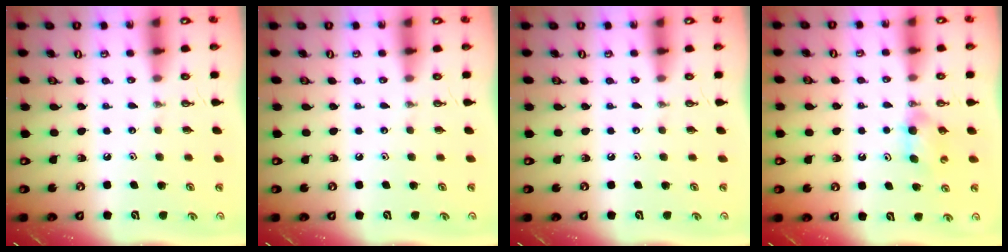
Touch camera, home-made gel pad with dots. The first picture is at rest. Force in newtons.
{"total": 0.0}
{"total": 0.0}
{"total": 5.9, "press": 2.9, "slide": 5.2}